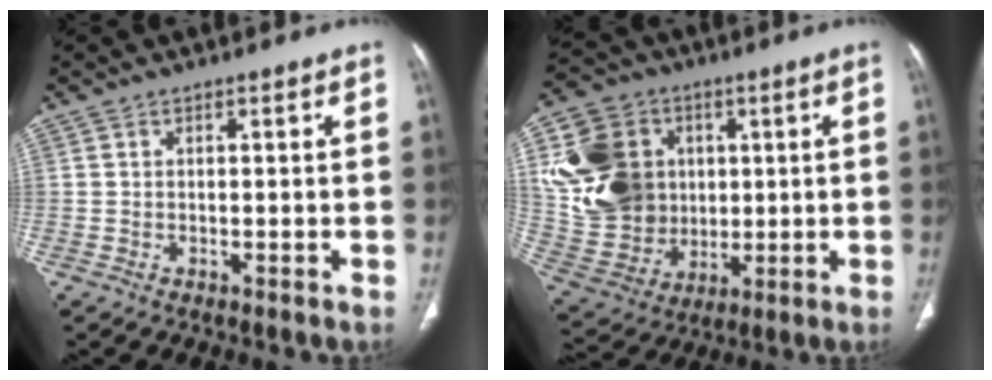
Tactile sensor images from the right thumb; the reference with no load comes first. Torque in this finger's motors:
{"motor_torque": [0.11, 0.40, 0.43, 0.95, 0.14]}